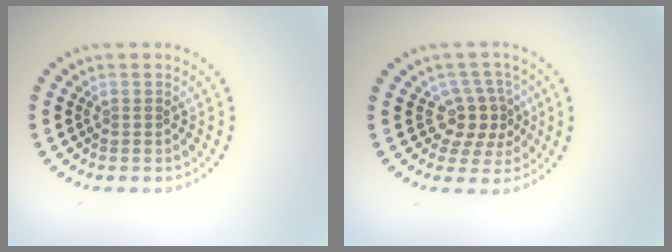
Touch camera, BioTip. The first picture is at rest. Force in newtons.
{"total": 2.9, "press": 2.4, "slide": 1.7}